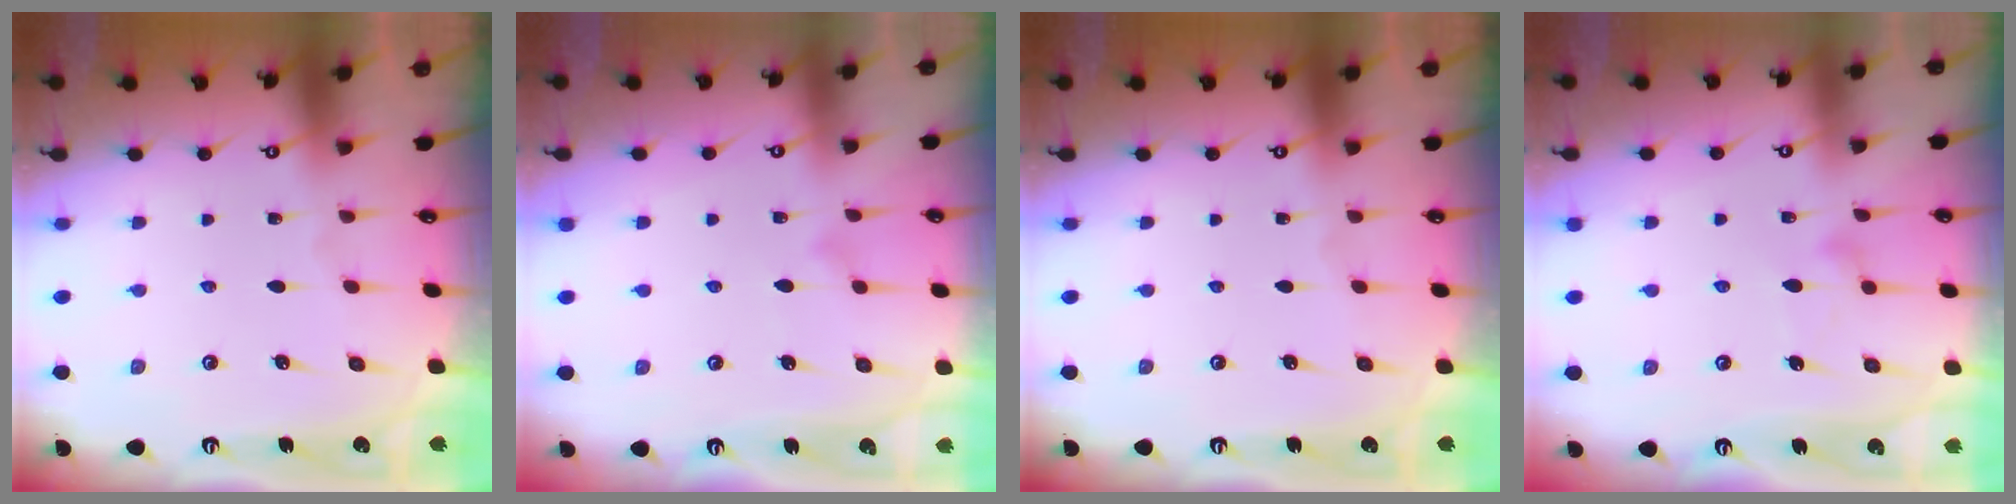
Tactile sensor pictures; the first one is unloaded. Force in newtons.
{"total": 8.1, "press": 8.1, "slide": 0.5}
{"total": 0.0}
{"total": 11.5, "press": 11.5, "slide": 0.3}